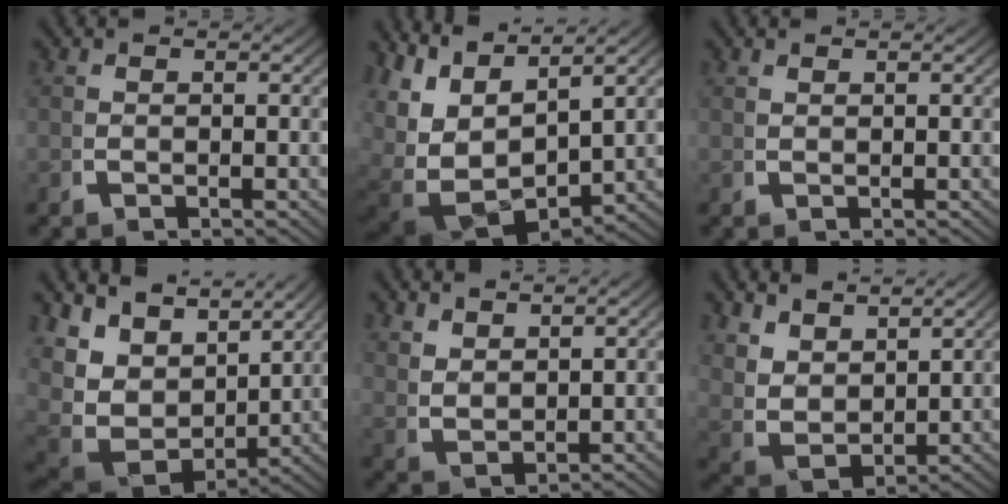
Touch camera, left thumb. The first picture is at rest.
{"total": 10.6, "force": [-2.2, 7.2, 7.4], "torque": [-0.186, -0.058, -0.010]}
{"total": 0.7, "force": [0.6, -0.3, -0.1], "torque": [0.004, 0.005, 0.014]}
{"total": 10.2, "force": [1.6, 6.7, 7.5], "torque": [-0.173, -0.027, 0.034]}
{"total": 2.5, "force": [1.9, 1.1, 1.2], "torque": [-0.023, -0.007, 0.050]}
{"total": 5.5, "force": [1.4, 3.9, 3.6], "torque": [-0.092, -0.021, 0.037]}